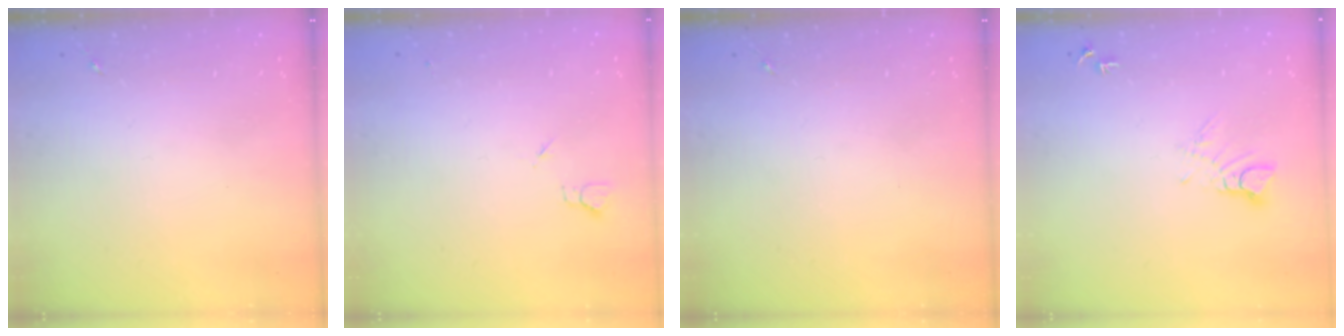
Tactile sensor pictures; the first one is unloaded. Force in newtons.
{"total": 2.7, "press": 2.6, "slide": 0.3}
{"total": 0.0}
{"total": 7.2, "press": 7.2, "slide": 0.8}